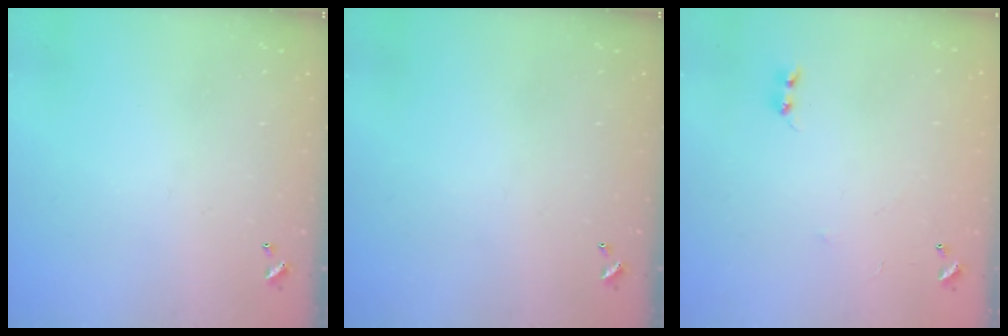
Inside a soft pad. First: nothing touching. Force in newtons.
{"total": 0.0}
{"total": 5.4, "press": 5.4, "slide": 0.7}